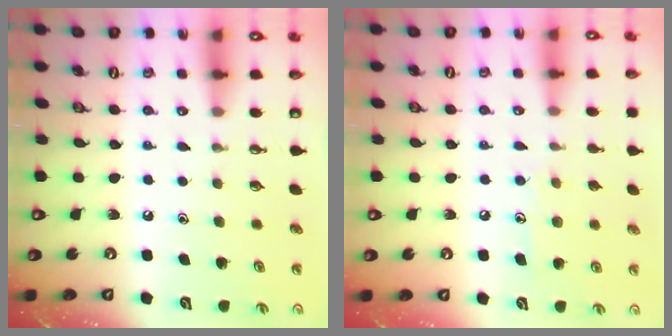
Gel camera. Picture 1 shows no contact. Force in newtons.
{"total": 6.9, "press": 6.9, "slide": 0.7}